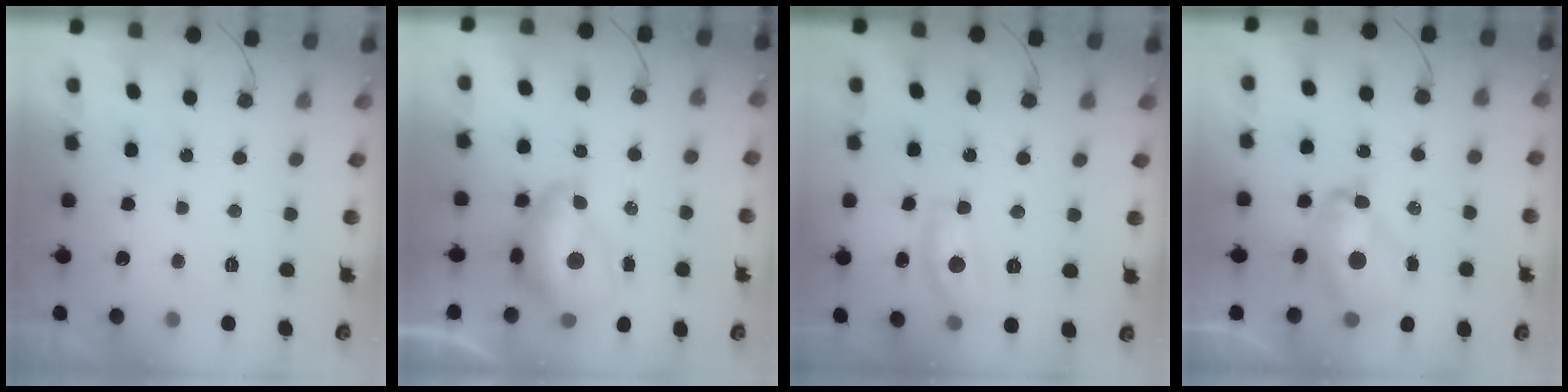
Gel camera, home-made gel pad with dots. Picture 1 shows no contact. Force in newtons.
{"total": 11.4, "press": 11.4, "slide": 1.1}
{"total": 10.5, "press": 10.5, "slide": 0.4}
{"total": 12.3, "press": 12.2, "slide": 1.1}